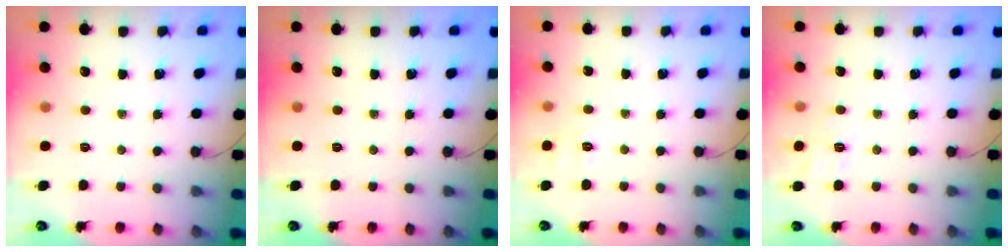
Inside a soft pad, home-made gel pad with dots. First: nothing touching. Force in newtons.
{"total": 0.0}
{"total": 1.8, "press": 0.1, "slide": 1.8}
{"total": 7.2, "press": 6.9, "slide": 2.2}